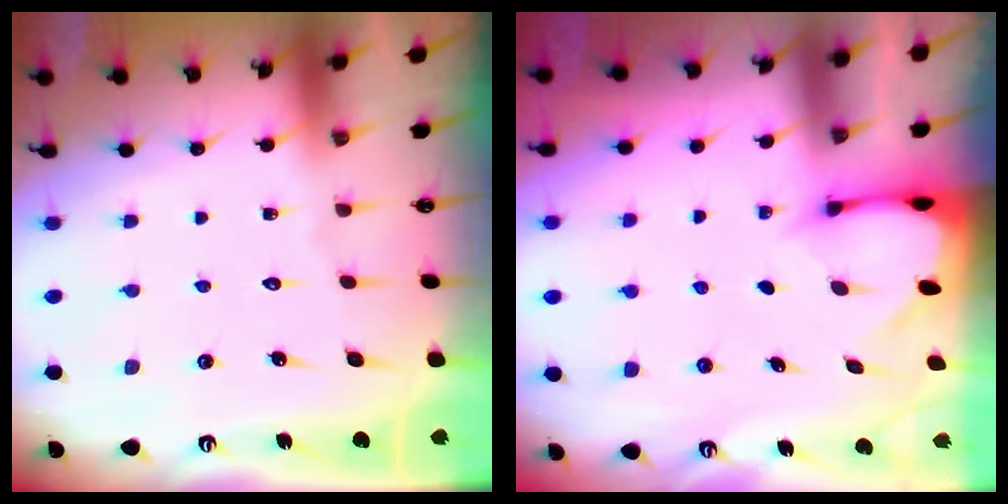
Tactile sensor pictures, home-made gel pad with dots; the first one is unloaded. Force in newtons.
{"total": 2.0, "press": 2.0, "slide": 0.1}